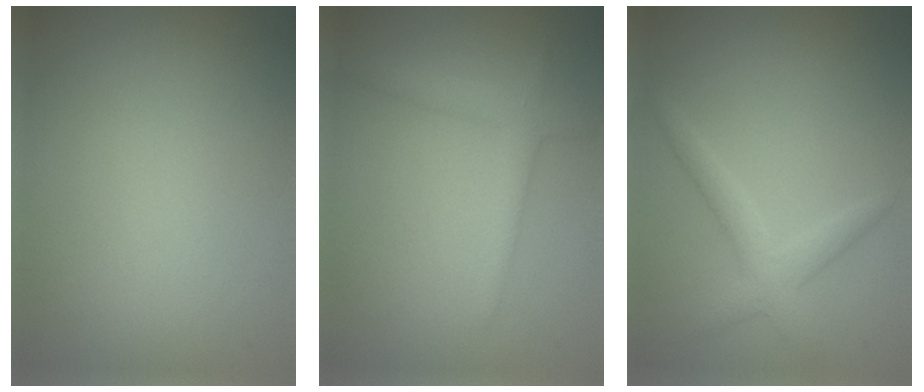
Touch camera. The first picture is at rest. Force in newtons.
{"total": 1.3, "press": 1.3, "slide": 0.1}
{"total": 2.5, "press": 2.5, "slide": 0.0}